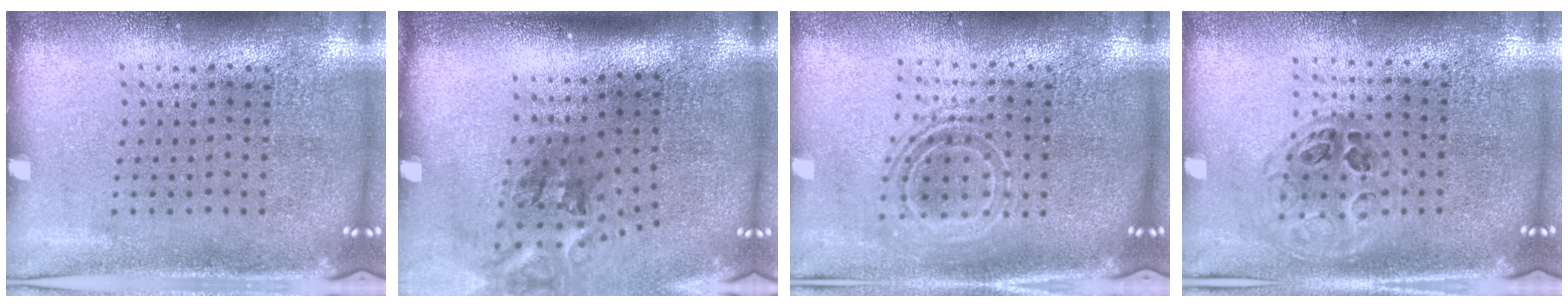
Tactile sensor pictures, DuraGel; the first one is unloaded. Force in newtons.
{"total": 2.1, "press": 1.4, "slide": 1.7}
{"total": 1.8, "press": 1.3, "slide": 1.1}
{"total": 1.1, "press": 1.0, "slide": 0.4}